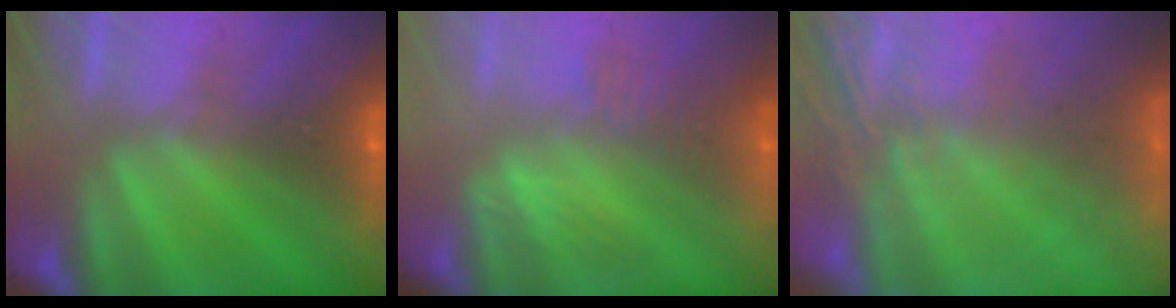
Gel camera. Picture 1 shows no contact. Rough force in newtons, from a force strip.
{"total": 2.8}
{"total": 5.6}